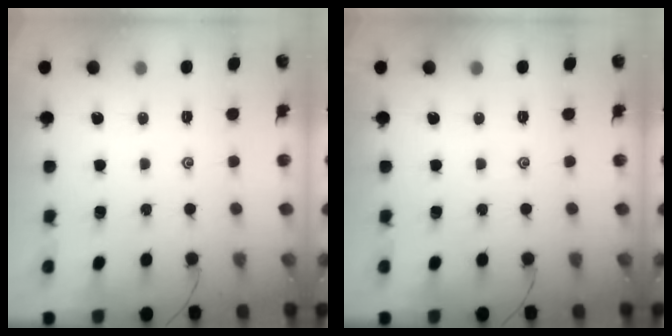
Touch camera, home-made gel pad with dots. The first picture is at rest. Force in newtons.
{"total": 0.0}